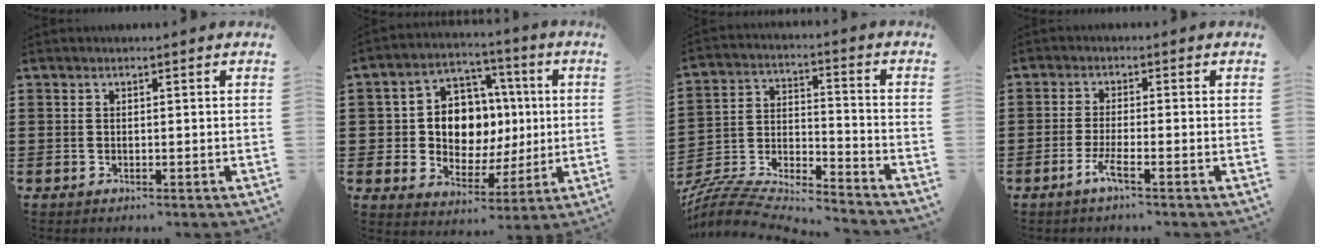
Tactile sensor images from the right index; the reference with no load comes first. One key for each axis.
{"total": 8.9, "fx": 0.6, "fy": 7.6, "fz": 4.5, "tx": -0.102, "ty": 0.015, "tz": 0.015}
{"total": 6.6, "fx": -6.3, "fy": 1.1, "fz": 1.7, "tx": -0.045, "ty": -0.006, "tz": -0.132}
{"total": 3.7, "fx": -2.0, "fy": 0.5, "fz": 3.1, "tx": -0.072, "ty": -0.008, "tz": -0.041}